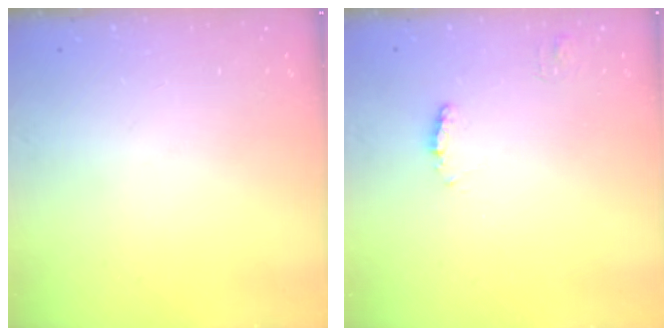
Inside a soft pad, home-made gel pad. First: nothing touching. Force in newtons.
{"total": 5.0, "press": 5.0, "slide": 0.4}